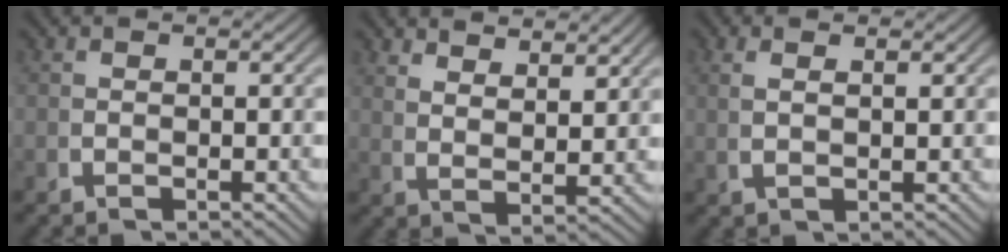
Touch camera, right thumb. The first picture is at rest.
{"total": 3.7, "force": [3.3, 0.3, 1.8], "torque": [-0.024, 0.002, 0.066]}
{"total": 1.5, "force": [1.0, -0.4, 1.1], "torque": [-0.023, 0.006, 0.027]}